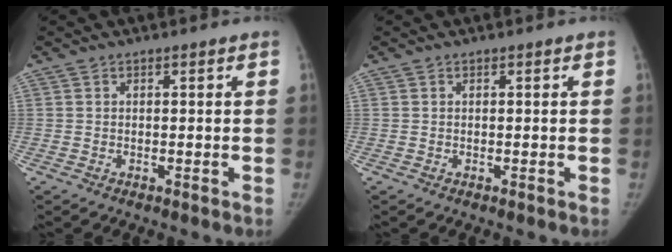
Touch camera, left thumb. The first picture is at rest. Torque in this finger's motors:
{"motor_torque": [0.06, -0.04, 0.10, -0.09, 0.01]}